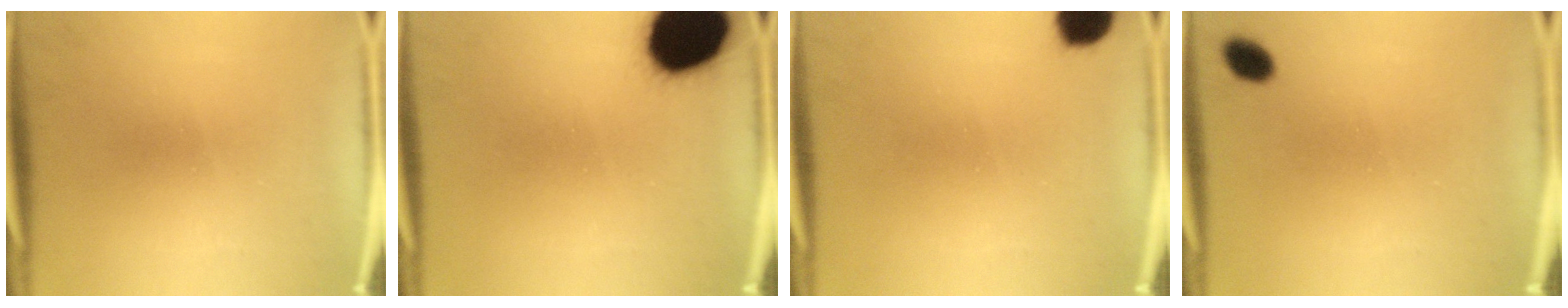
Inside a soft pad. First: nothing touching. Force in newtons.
{"total": 19.8}
{"total": 6.2}
{"total": 3.2}